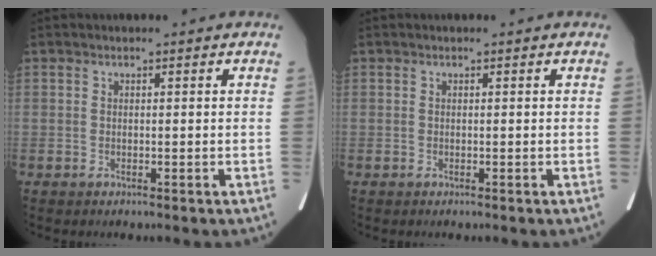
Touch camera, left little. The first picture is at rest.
{"total": 0.0}